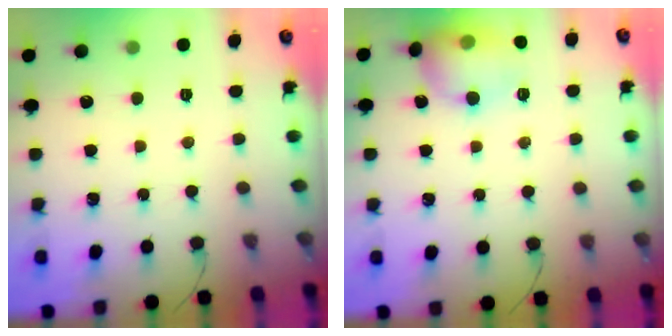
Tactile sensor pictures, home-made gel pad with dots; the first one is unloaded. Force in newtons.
{"total": 12.8, "press": 12.6, "slide": 2.1}